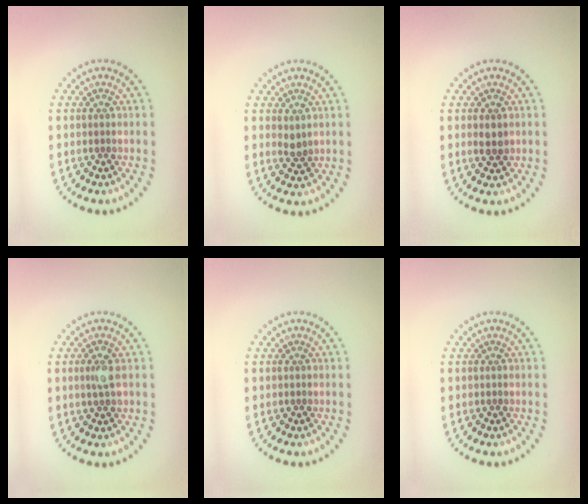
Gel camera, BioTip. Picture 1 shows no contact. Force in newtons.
{"total": 1.1, "press": 1.0, "slide": 0.4}
{"total": 1.5, "press": 1.4, "slide": 0.1}
{"total": 1.4, "press": 1.4, "slide": 0.1}
{"total": 0.0}
{"total": 0.0}